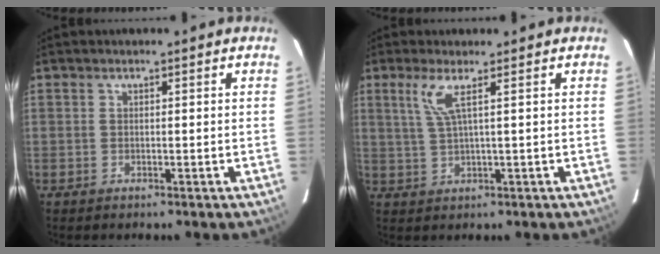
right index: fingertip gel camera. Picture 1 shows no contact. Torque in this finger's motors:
{"motor_torque": [0.30, 0.07, 0.14, 0.07]}